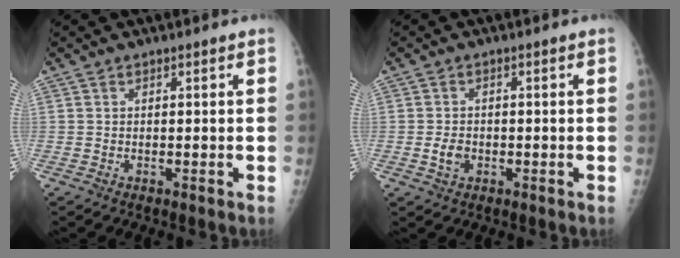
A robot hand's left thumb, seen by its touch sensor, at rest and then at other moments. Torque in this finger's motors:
{"motor_torque": [-0.01, 0.01, 0.03, -0.04, 0.00]}